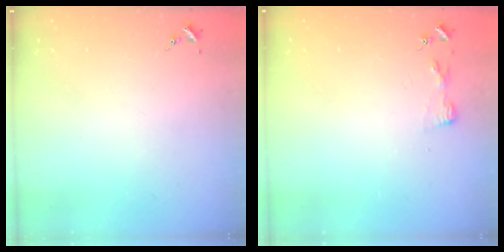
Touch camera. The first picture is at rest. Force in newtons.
{"total": 3.1, "press": 3.1, "slide": 0.4}